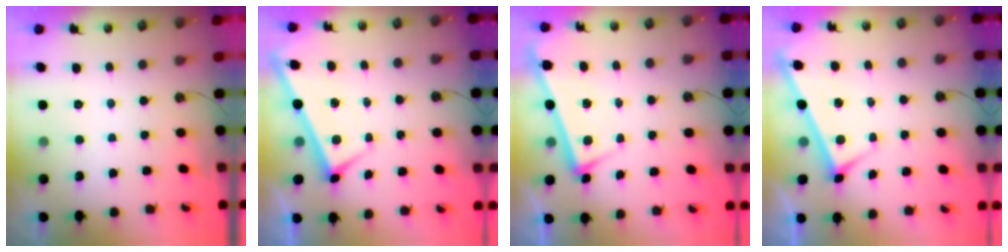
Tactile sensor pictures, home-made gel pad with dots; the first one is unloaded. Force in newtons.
{"total": 1.8, "press": 1.8, "slide": 0.1}
{"total": 1.6, "press": 1.5, "slide": 0.5}
{"total": 3.6, "press": 3.6, "slide": 0.3}